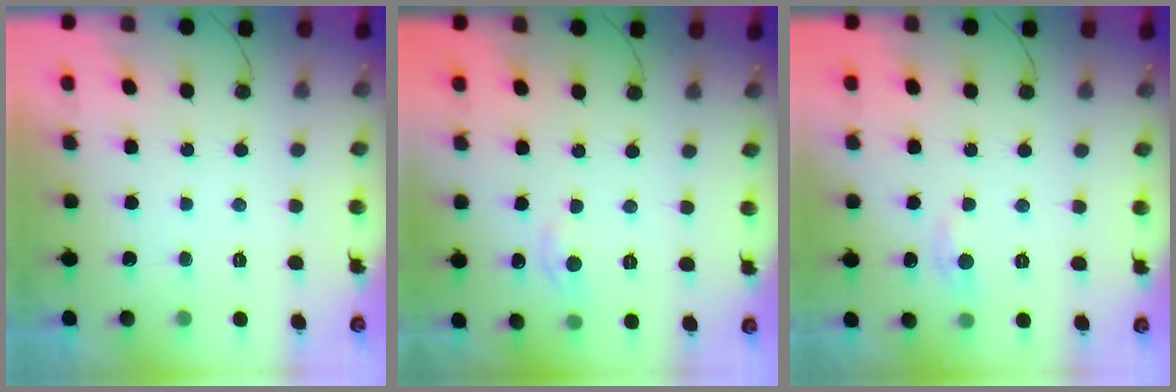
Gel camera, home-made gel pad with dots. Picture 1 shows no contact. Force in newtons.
{"total": 3.3, "press": 3.3, "slide": 0.4}
{"total": 4.2, "press": 4.1, "slide": 0.6}